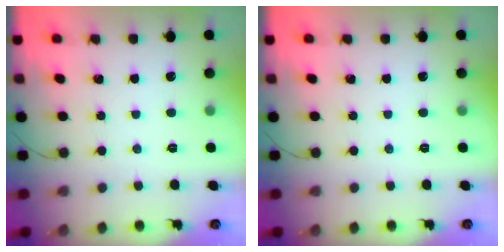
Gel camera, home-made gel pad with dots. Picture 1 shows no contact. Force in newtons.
{"total": 0.0}